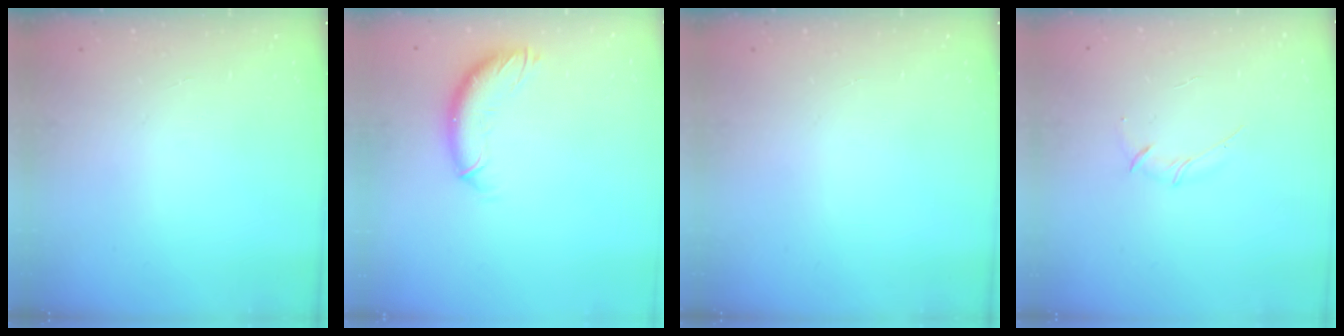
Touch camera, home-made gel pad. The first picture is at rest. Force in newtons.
{"total": 10.7, "press": 10.6, "slide": 1.0}
{"total": 0.0}
{"total": 3.0, "press": 2.9, "slide": 0.8}